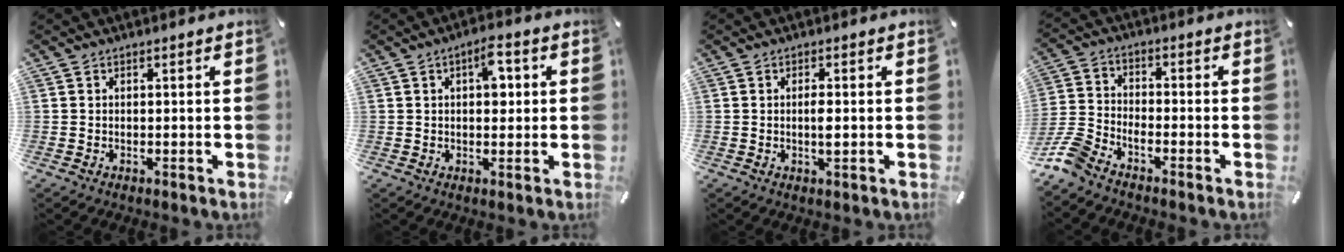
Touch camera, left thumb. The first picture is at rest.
{"total": 5.8, "force": [1.2, 2.9, 4.9], "torque": [-0.057, -0.003, 0.010]}
{"total": 2.6, "force": [-0.1, 0.6, 2.5], "torque": [-0.049, -0.003, -0.002]}
{"total": 7.6, "force": [-6.3, 2.9, 3.2], "torque": [-0.086, 0.013, -0.127]}